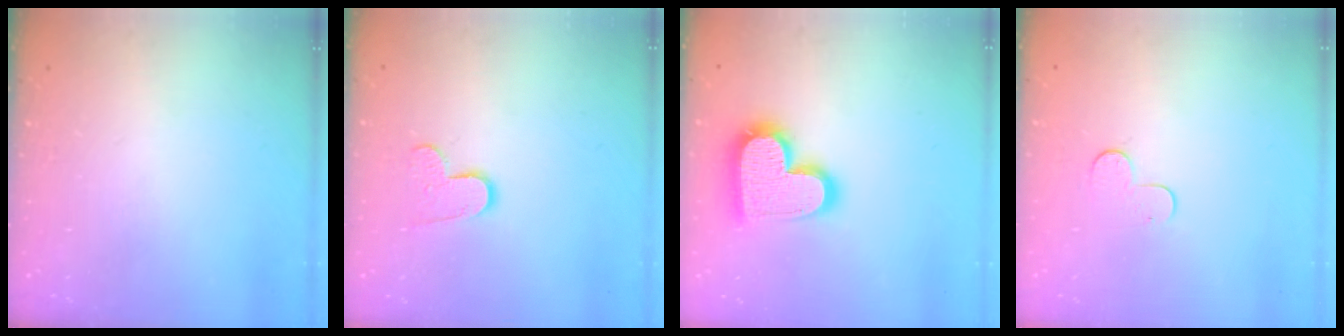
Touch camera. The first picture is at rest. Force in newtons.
{"total": 8.0, "press": 8.0, "slide": 0.6}
{"total": 17.9, "press": 17.9, "slide": 1.1}
{"total": 5.9, "press": 5.9, "slide": 0.4}